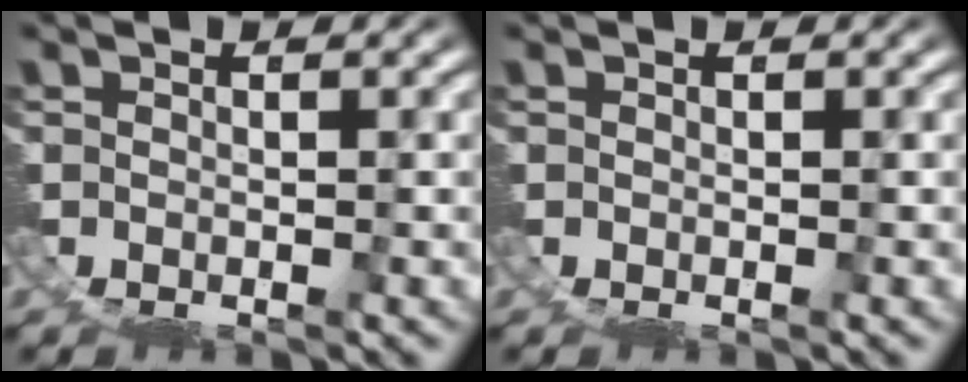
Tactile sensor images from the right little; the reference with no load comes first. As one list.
[{"total": 0.0}]